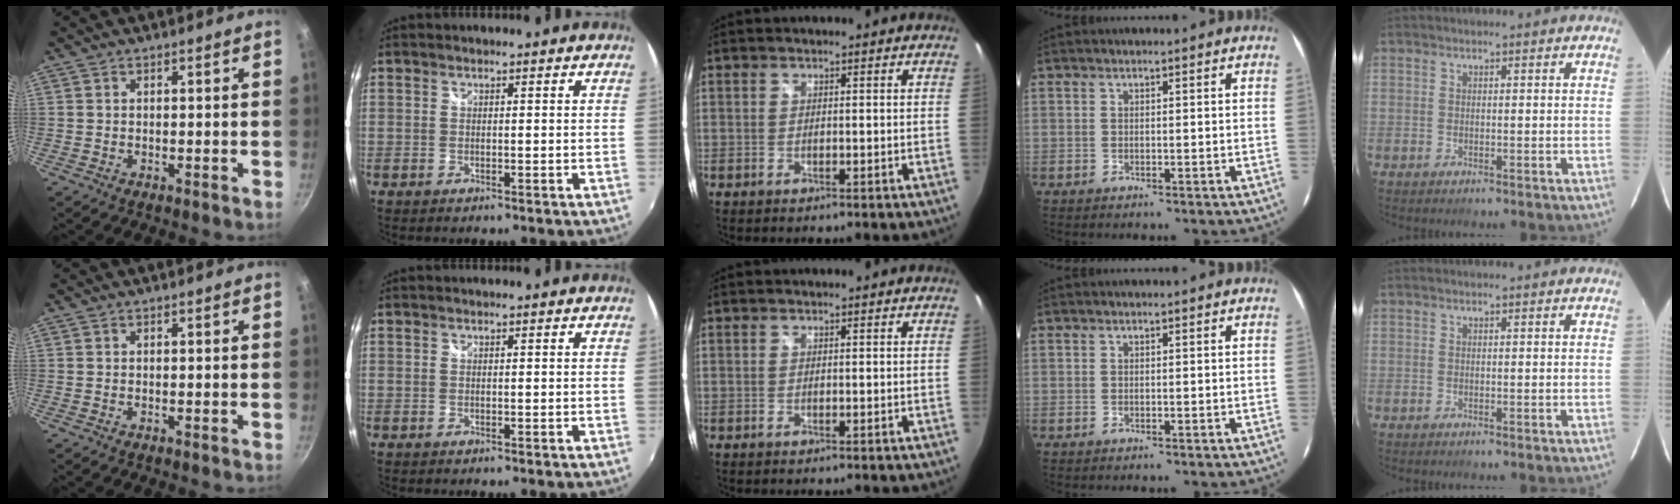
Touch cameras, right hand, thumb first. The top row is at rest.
{}